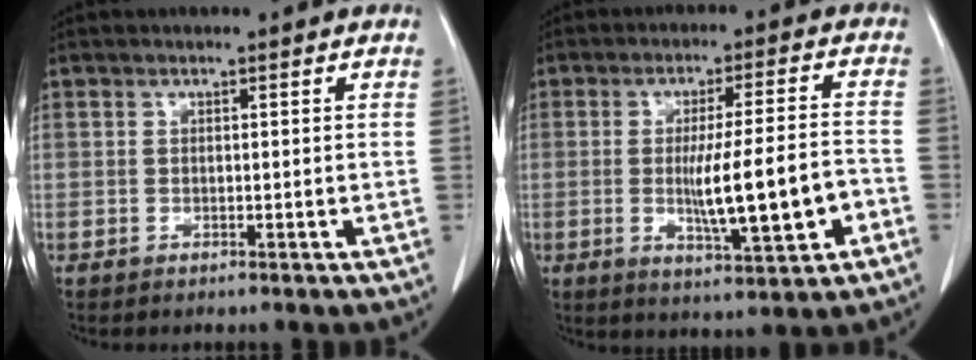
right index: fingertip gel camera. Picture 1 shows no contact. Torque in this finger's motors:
{"motor_torque": [0.88, -0.50, 0.30, 0.18]}